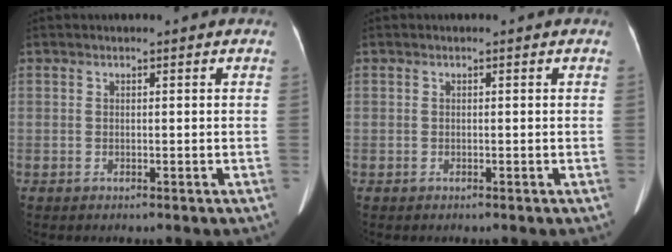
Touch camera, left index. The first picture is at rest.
{"total": 0.0}